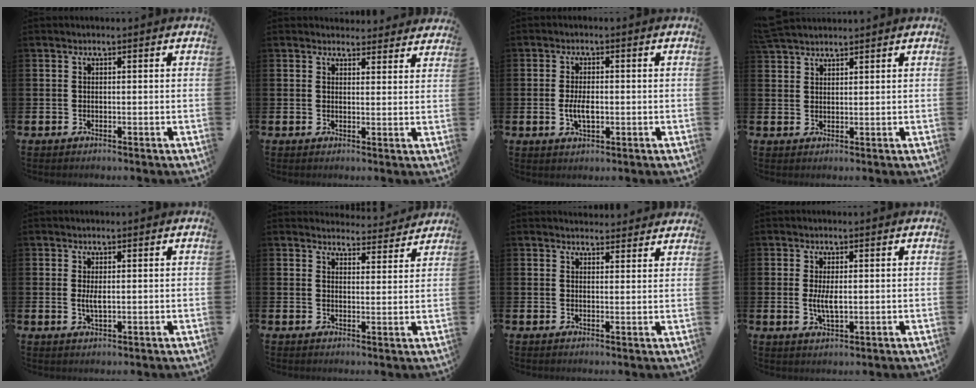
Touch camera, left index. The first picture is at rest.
{"total": 3.1, "force": [3.0, 0.8, -0.2], "torque": [0.011, -0.021, 0.054]}
{"total": 3.4, "force": [-0.4, 1.7, 2.9], "torque": [-0.046, 0.000, -0.009]}
{"total": 3.3, "force": [3.2, 0.7, 0.5], "torque": [-0.012, -0.010, 0.060]}
{"total": 1.9, "force": [0.3, 0.6, 1.8], "torque": [-0.034, 0.000, 0.004]}
{"total": 3.9, "force": [3.8, 0.7, -0.1], "torque": [0.001, -0.029, 0.066]}
{"total": 2.9, "force": [2.8, 0.5, -0.3], "torque": [0.013, -0.022, 0.049]}
{"total": 3.2, "force": [0.3, 1.2, 3.0], "torque": [-0.048, -0.002, 0.001]}